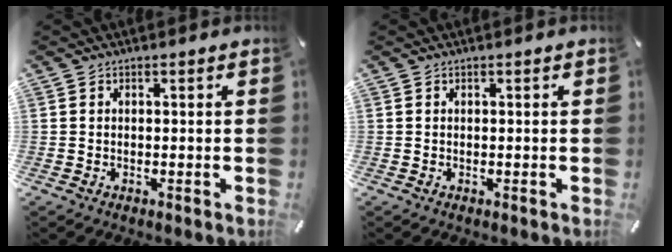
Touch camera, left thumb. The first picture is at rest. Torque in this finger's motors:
{"motor_torque": [-0.13, -0.13, -0.05, 0.10, 0.00]}